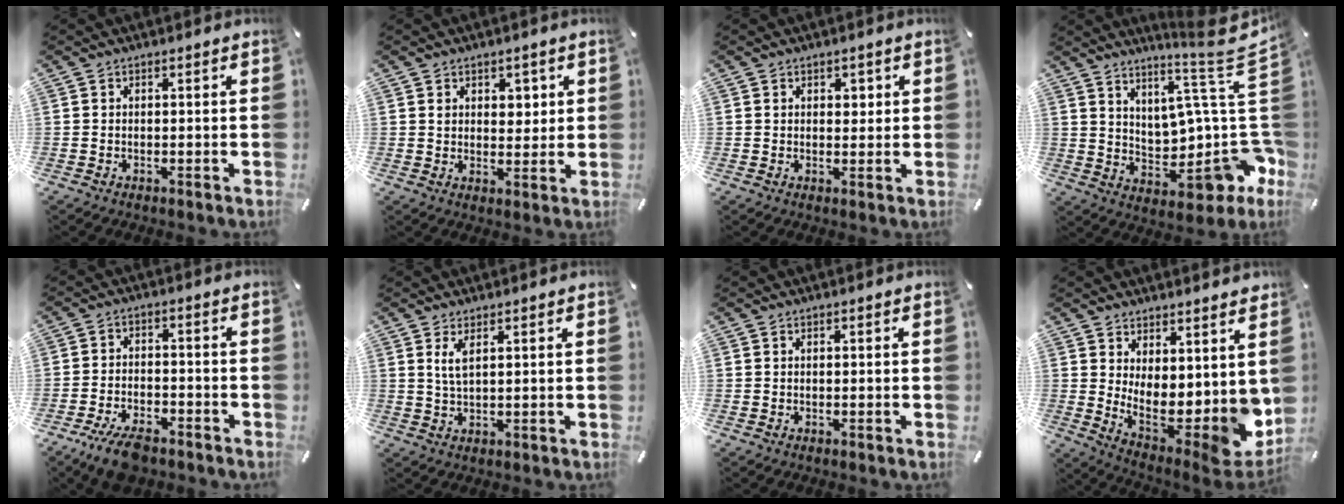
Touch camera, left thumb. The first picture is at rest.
{"total": 2.8, "force": [1.2, 2.3, 1.1], "torque": [0.007, -0.008, 0.013]}
{"total": 2.0, "force": [0.9, 1.6, 0.8], "torque": [0.005, -0.006, 0.008]}
{"total": 15.2, "force": [3.8, 5.9, 13.5], "torque": [-0.141, -0.084, 0.054]}
{"total": 7.4, "force": [-5.5, 3.0, 4.0], "torque": [-0.075, 0.025, -0.099]}
{"total": 3.6, "force": [1.9, 1.0, 2.9], "torque": [-0.062, 0.002, 0.034]}
{"total": 0.0}
{"total": 9.7, "force": [1.1, 5.9, 7.6], "torque": [-0.067, -0.058, 0.035]}